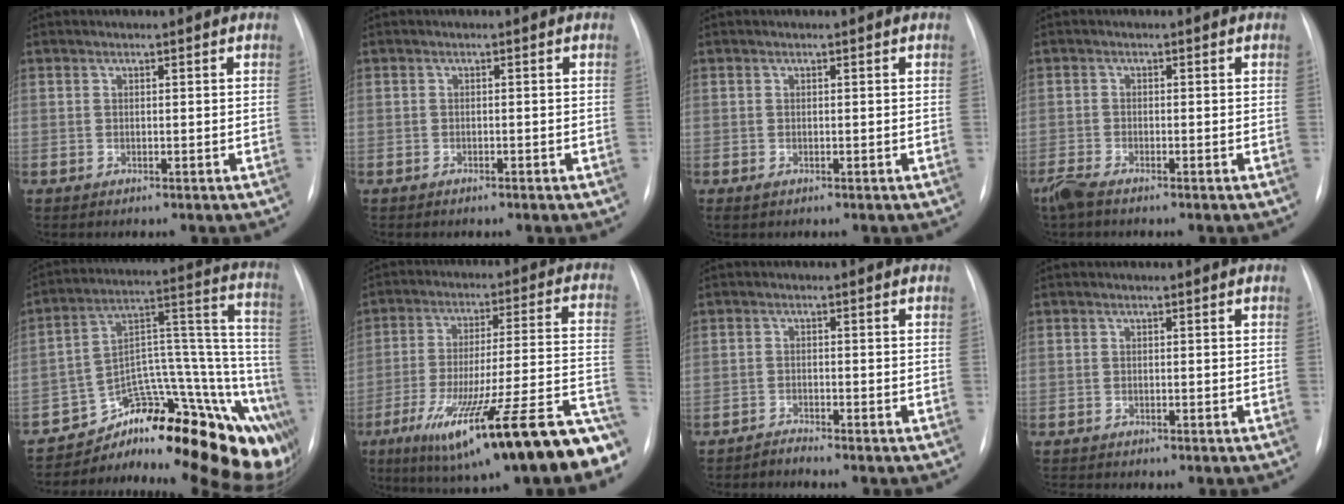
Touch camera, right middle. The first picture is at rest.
{"total": 0.6, "force": [-0.5, 0.2, 0.4], "torque": [-0.012, -0.001, -0.006]}
{"total": 0.5, "force": [-0.3, 0.3, 0.3], "torque": [-0.007, -0.001, -0.003]}
{"total": 2.9, "force": [-2.4, 0.4, 1.5], "torque": [-0.040, -0.009, -0.048]}
{"total": 24.0, "force": [-18.3, 9.1, 12.6], "torque": [-0.073, 0.080, -0.235]}
{"total": 25.8, "force": [-15.8, 2.7, 20.3], "torque": [-0.228, -0.010, -0.249]}
{"total": 1.5, "force": [-1.4, -0.4, -0.3], "torque": [0.007, -0.008, -0.025]}
{"total": 0.7, "force": [-0.7, -0.1, 0.0], "torque": [-0.002, -0.005, -0.011]}